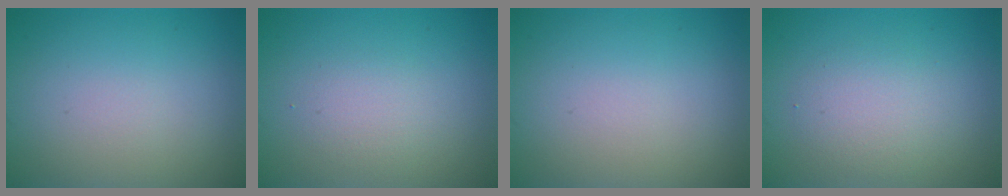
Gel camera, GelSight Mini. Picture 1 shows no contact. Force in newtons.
{"total": 1.5, "press": 1.5, "slide": 0.1}
{"total": 0.0}
{"total": 2.6, "press": 2.6, "slide": 0.1}